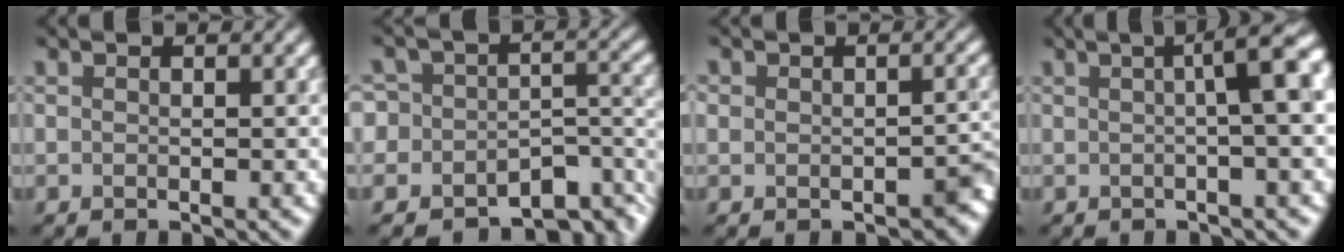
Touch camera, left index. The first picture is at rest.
{"total": 8.2, "force": [-5.3, 5.5, 3.0], "torque": [-0.016, 0.019, -0.083]}
{"total": 3.7, "force": [-1.3, 2.8, 2.0], "torque": [-0.009, -0.010, -0.020]}
{"total": 5.8, "force": [0.9, 1.2, 5.6], "torque": [-0.056, 0.020, 0.008]}